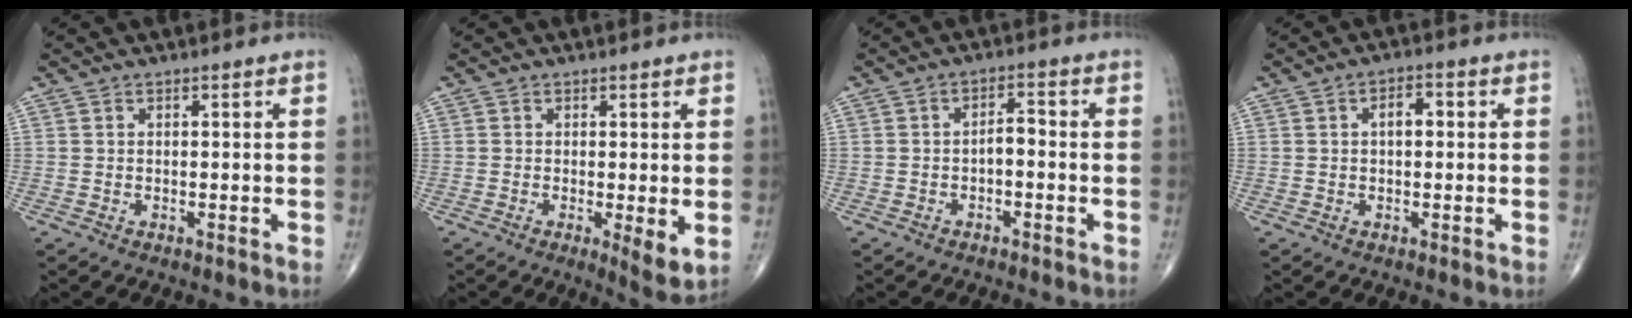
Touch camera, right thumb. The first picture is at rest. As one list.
[{"total": 4.6, "force": [-0.5, 1.1, 4.5], "torque": [-0.070, -0.017, -0.009]}, {"total": 2.7, "force": [-0.9, 1.3, 2.2], "torque": [-0.029, 0.020, -0.018]}, {"total": 3.5, "force": [0.5, 2.0, 2.9], "torque": [-0.036, 0.011, 0.003]}]